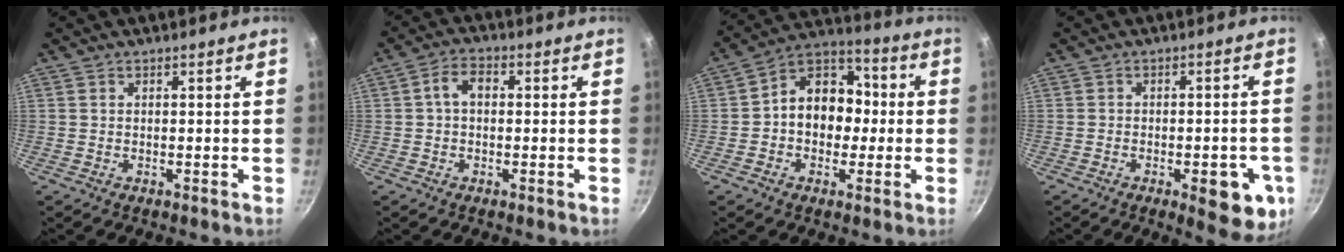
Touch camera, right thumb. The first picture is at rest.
{"total": 4.3, "force": [0.3, 2.9, 3.1], "torque": [-0.049, 0.014, -0.001]}
{"total": 13.1, "force": [-0.4, 10.3, 8.2], "torque": [-0.070, 0.041, -0.026]}
{"total": 10.5, "force": [-3.7, 4.3, 8.9], "torque": [-0.074, 0.012, -0.042]}